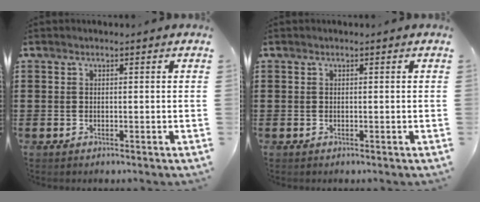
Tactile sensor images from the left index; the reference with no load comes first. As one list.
[{"total": 0.0}]